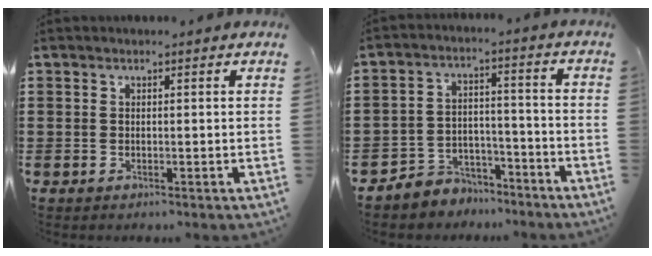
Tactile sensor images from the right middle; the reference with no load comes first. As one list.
[{"total": 5.2, "force": [-4.9, 1.7, -0.3], "torque": [-0.001, 0.012, -0.102]}]